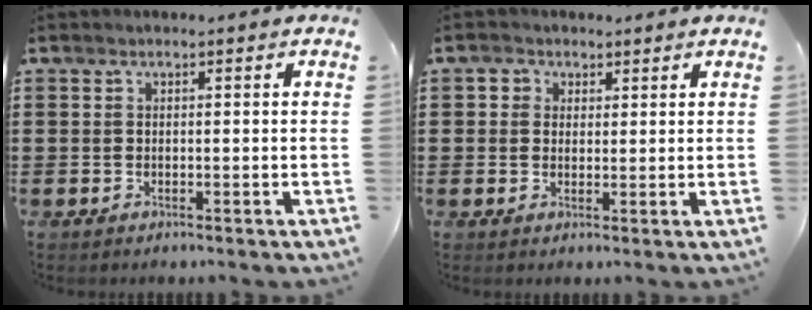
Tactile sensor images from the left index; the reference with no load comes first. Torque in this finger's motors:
{"motor_torque": [0.13, -0.14, 0.26, 0.01]}